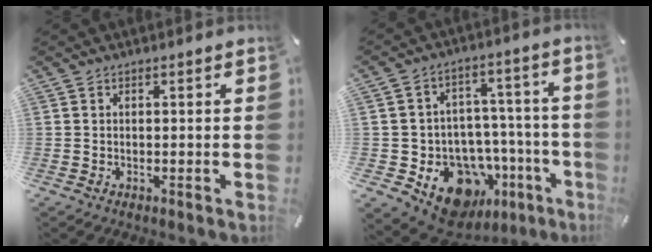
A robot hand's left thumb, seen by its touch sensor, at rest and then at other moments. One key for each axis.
{"total": 15.8, "fx": -8.3, "fy": 11.0, "fz": 7.8, "tx": -0.096, "ty": 0.044, "tz": -0.126}